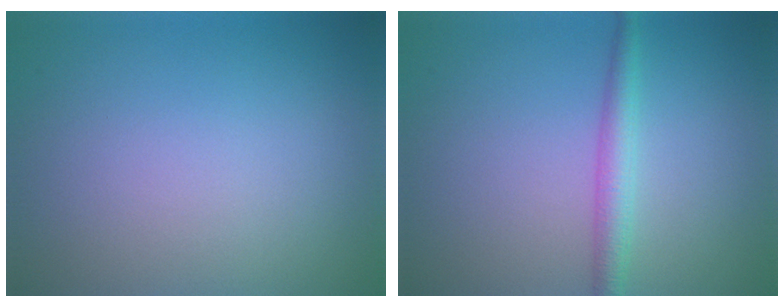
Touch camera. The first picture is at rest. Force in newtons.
{"total": 2.4, "press": 2.4, "slide": 0.1}